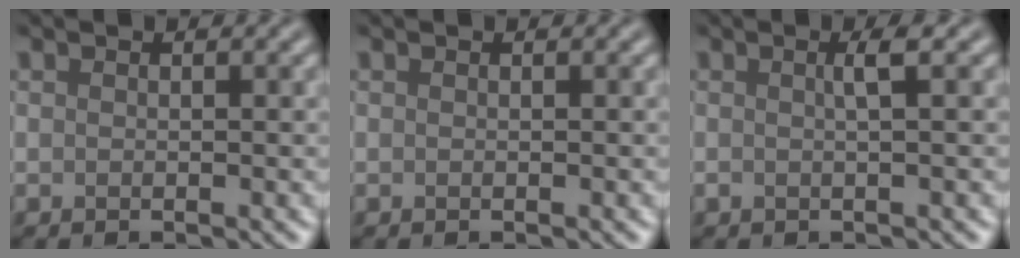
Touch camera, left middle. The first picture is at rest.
{"total": 0.0}
{"total": 1.5, "force": [-0.1, 0.2, 1.5], "torque": [-0.026, 0.005, 0.001]}